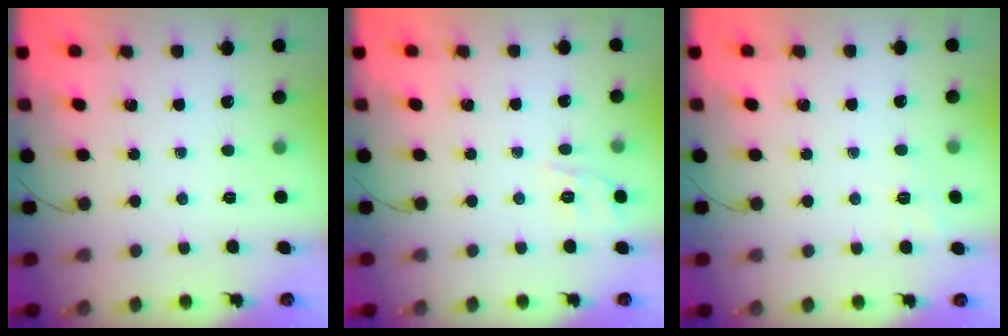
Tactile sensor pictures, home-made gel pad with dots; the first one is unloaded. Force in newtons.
{"total": 7.7, "press": 7.5, "slide": 1.6}
{"total": 1.9, "press": 0.0, "slide": 1.9}